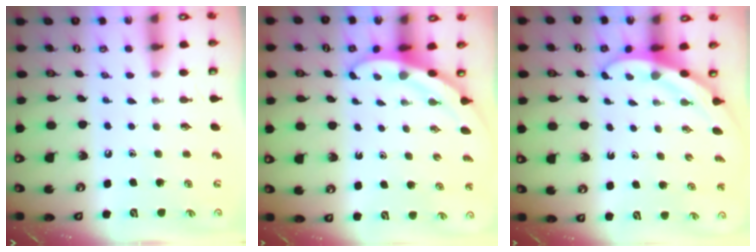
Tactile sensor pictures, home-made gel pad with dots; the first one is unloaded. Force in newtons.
{"total": 3.1, "press": 3.1, "slide": 0.2}
{"total": 3.0, "press": 3.0, "slide": 0.1}